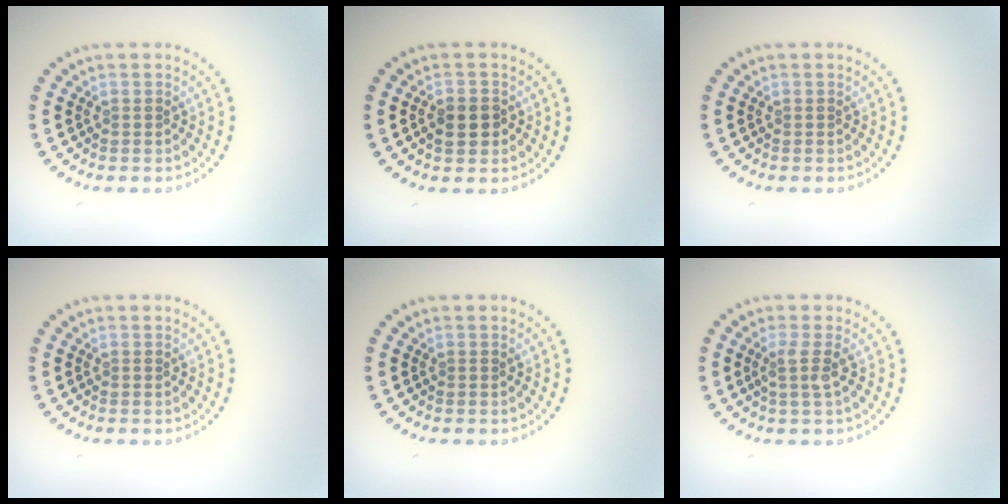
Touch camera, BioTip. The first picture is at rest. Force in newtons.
{"total": 2.5, "press": 2.5, "slide": 0.6}
{"total": 0.0}
{"total": 0.0}
{"total": 0.0}
{"total": 1.7, "press": 1.2, "slide": 1.1}